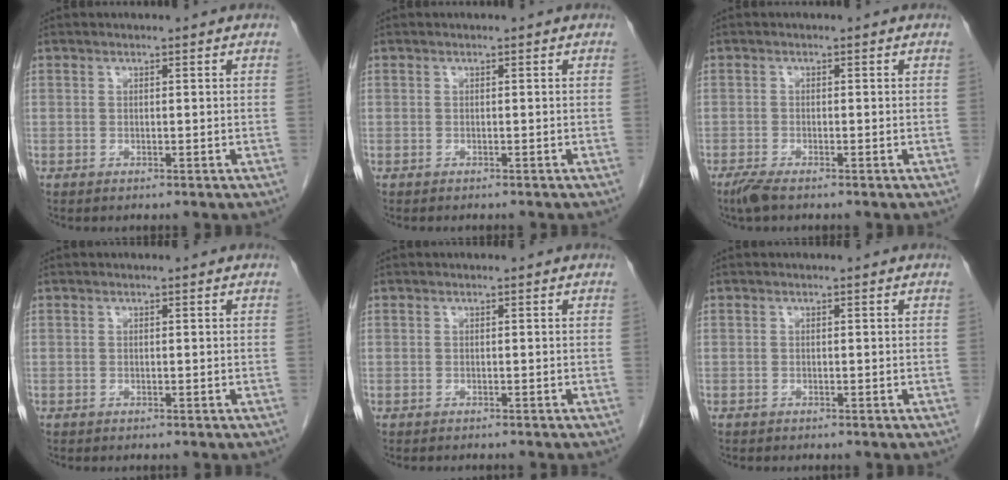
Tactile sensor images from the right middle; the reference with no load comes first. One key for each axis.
{"total": 1.9, "fx": -1.7, "fy": 0.3, "fz": 0.8, "tx": -0.012, "ty": -0.002, "tz": -0.019}
{"total": 2.4, "fx": -1.8, "fy": 0.3, "fz": 1.5, "tx": -0.038, "ty": -0.008, "tz": -0.037}
{"total": 0.0}
{"total": 2.5, "fx": -2.3, "fy": 0.4, "fz": 1.0, "tx": -0.014, "ty": -0.003, "tz": -0.026}
{"total": 0.0}